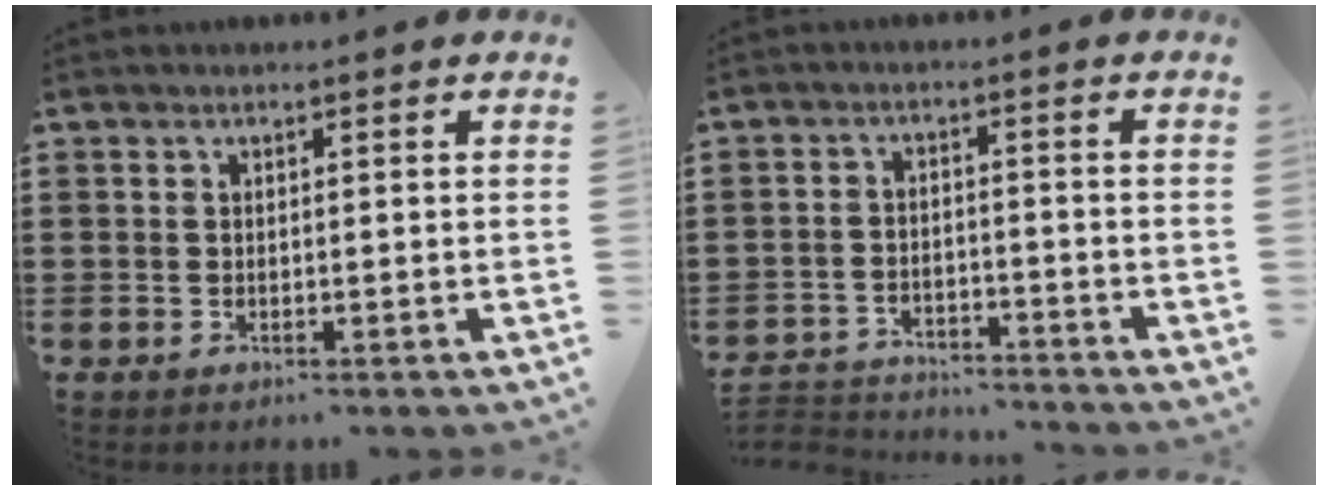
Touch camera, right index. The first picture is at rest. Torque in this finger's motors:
{"motor_torque": [-1.70, 0.43, -1.05, -0.21]}